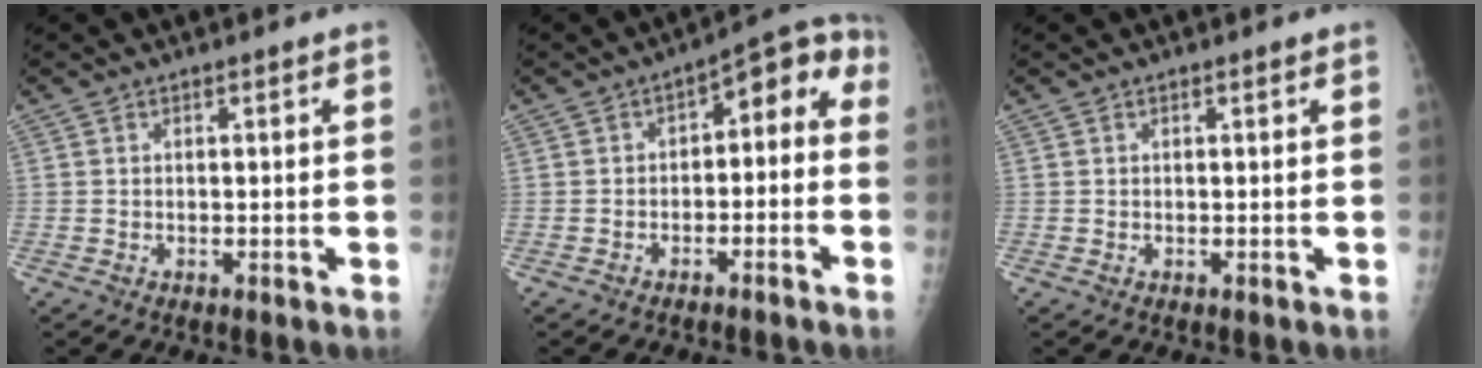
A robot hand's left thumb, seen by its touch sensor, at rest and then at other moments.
{"total": 8.4, "force": [-1.9, 5.2, 6.3], "torque": [-0.044, 0.059, -0.036]}
{"total": 0.0}